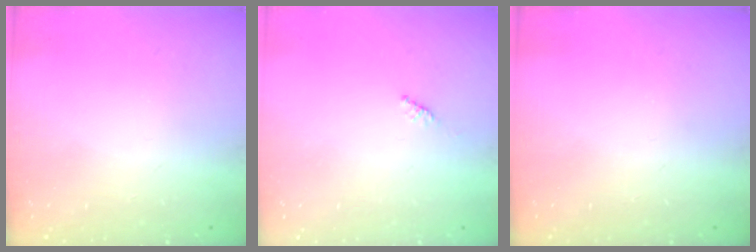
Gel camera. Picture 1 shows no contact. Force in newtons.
{"total": 1.6, "press": 1.5, "slide": 0.4}
{"total": 0.0}